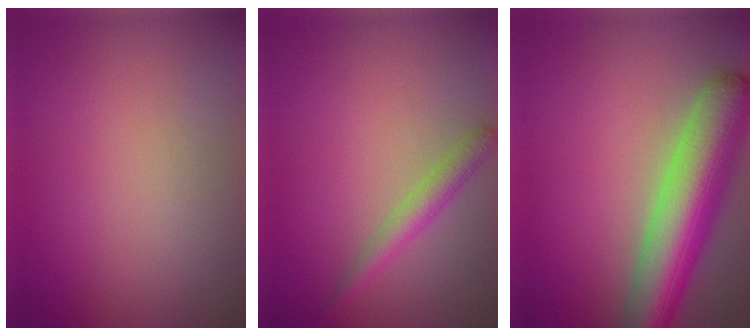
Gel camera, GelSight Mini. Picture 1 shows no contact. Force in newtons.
{"total": 2.2, "press": 2.2, "slide": 0.1}
{"total": 9.1, "press": 9.1, "slide": 0.4}